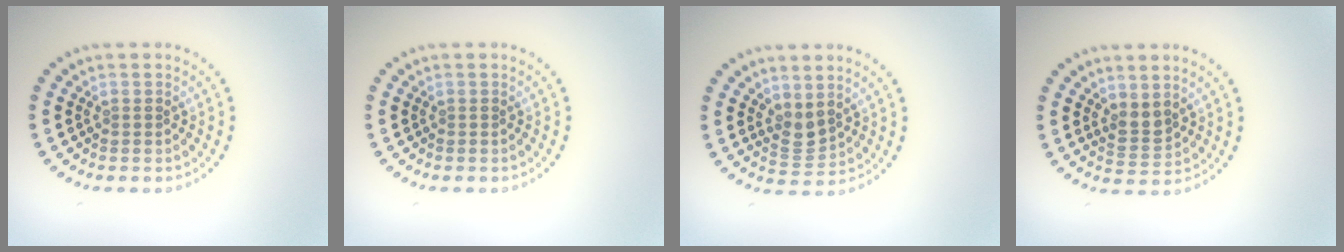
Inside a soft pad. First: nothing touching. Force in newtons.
{"total": 0.0}
{"total": 1.9, "press": 1.6, "slide": 1.1}
{"total": 1.9, "press": 1.6, "slide": 1.0}